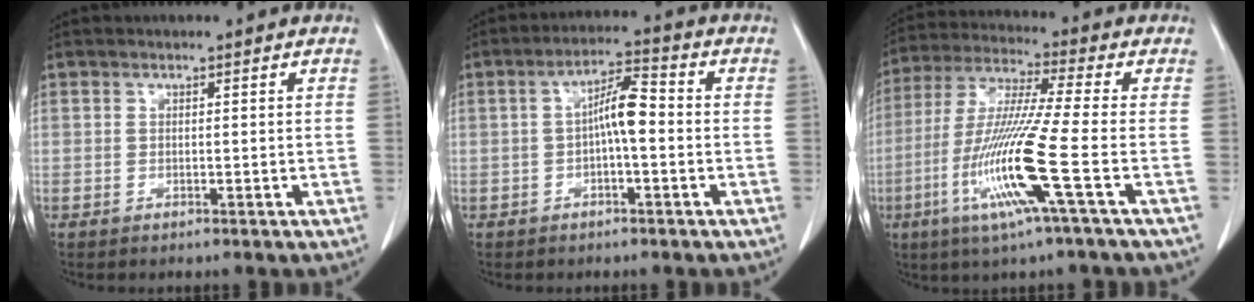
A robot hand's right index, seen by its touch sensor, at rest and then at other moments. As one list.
[{"total": 5.7, "force": [-0.3, 1.3, 5.6], "torque": [-0.099, 0.021, -0.010]}, {"total": 14.5, "force": [-4.8, -1.4, 13.6], "torque": [-0.280, -0.023, -0.099]}]